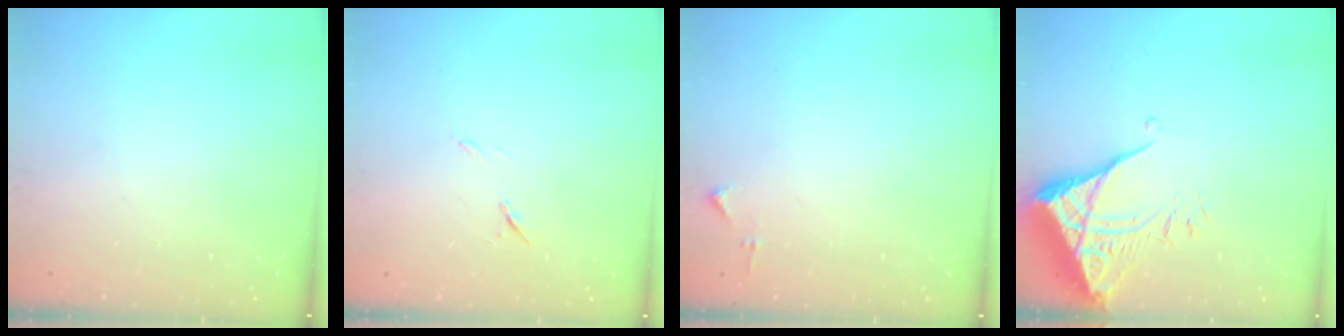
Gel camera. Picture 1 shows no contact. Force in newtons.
{"total": 6.2, "press": 6.2, "slide": 0.8}
{"total": 3.7, "press": 3.7, "slide": 0.5}
{"total": 6.1, "press": 6.0, "slide": 0.7}